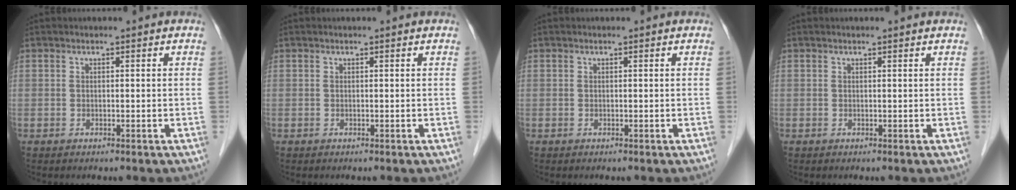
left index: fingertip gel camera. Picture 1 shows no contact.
{"total": 0.0}
{"total": 0.0}
{"total": 0.6, "force": [0.6, 0.0, 0.2], "torque": [-0.010, 0.001, 0.006]}